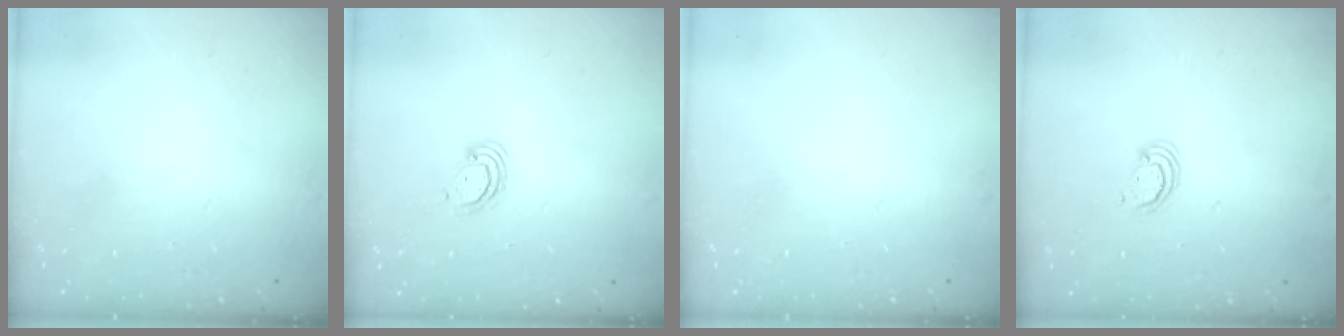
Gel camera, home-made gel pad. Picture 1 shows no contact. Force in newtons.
{"total": 3.5, "press": 3.5, "slide": 0.1}
{"total": 0.0}
{"total": 2.5, "press": 2.5, "slide": 0.2}